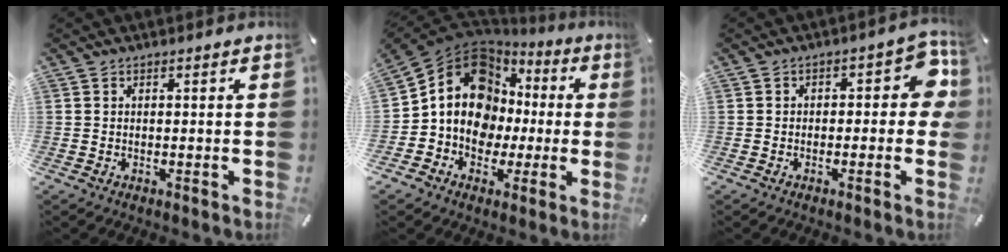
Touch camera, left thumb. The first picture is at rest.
{"total": 14.4, "force": [1.5, 12.5, 6.9], "torque": [-0.128, -0.016, 0.032]}
{"total": 7.8, "force": [-0.1, 4.4, 6.5], "torque": [-0.075, 0.005, -0.006]}